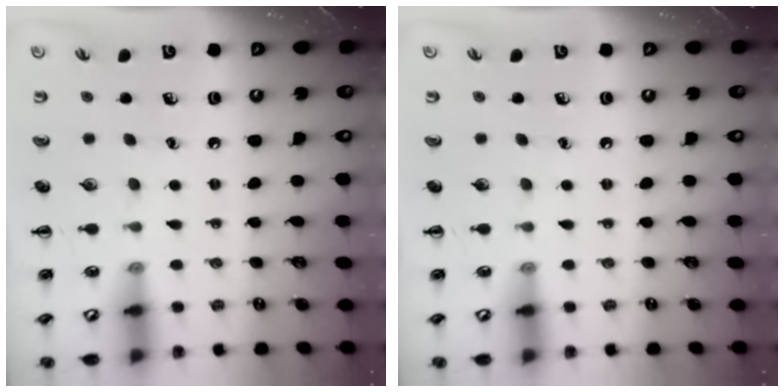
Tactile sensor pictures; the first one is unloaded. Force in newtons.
{"total": 0.0}